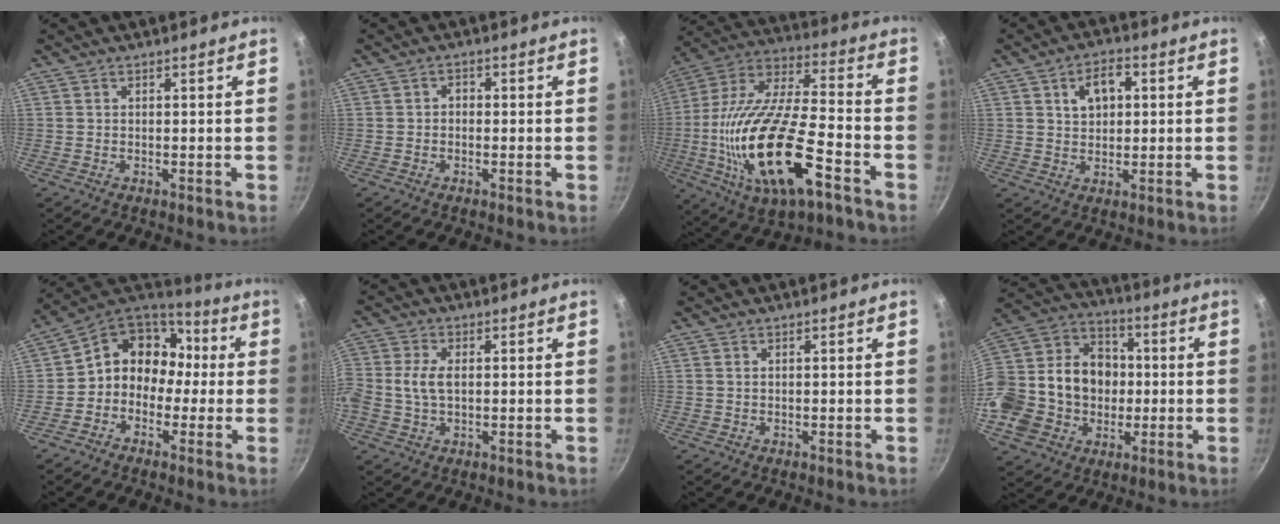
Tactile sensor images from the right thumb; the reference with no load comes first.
{"total": 1.5, "force": [-0.5, 1.2, 0.8], "torque": [-0.011, 0.009, -0.009]}
{"total": 26.2, "force": [-8.5, 10.0, 22.7], "torque": [-0.429, 0.016, -0.156]}
{"total": 6.7, "force": [1.8, 4.3, 4.7], "torque": [-0.055, 0.007, 0.029]}
{"total": 12.9, "force": [-0.6, 11.0, 6.6], "torque": [-0.057, 0.050, -0.030]}
{"total": 5.5, "force": [0.2, 3.4, 4.3], "torque": [-0.088, 0.009, -0.002]}
{"total": 0.0}
{"total": 25.2, "force": [-2.4, 21.2, 13.4], "torque": [-0.264, 0.054, -0.029]}